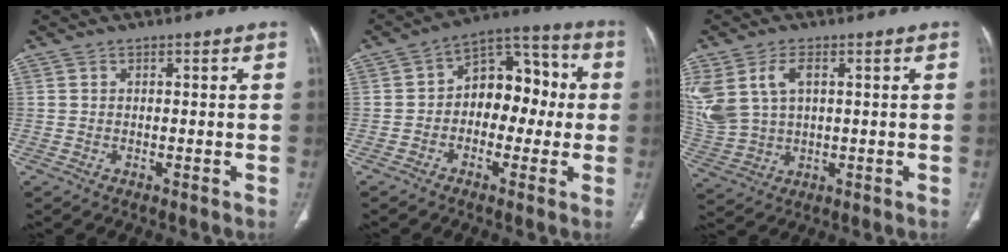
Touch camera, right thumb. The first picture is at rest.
{"total": 12.0, "force": [-0.3, 8.2, 8.8], "torque": [-0.075, 0.041, -0.020]}
{"total": 12.3, "force": [3.6, 7.9, 8.6], "torque": [-0.211, 0.000, 0.085]}